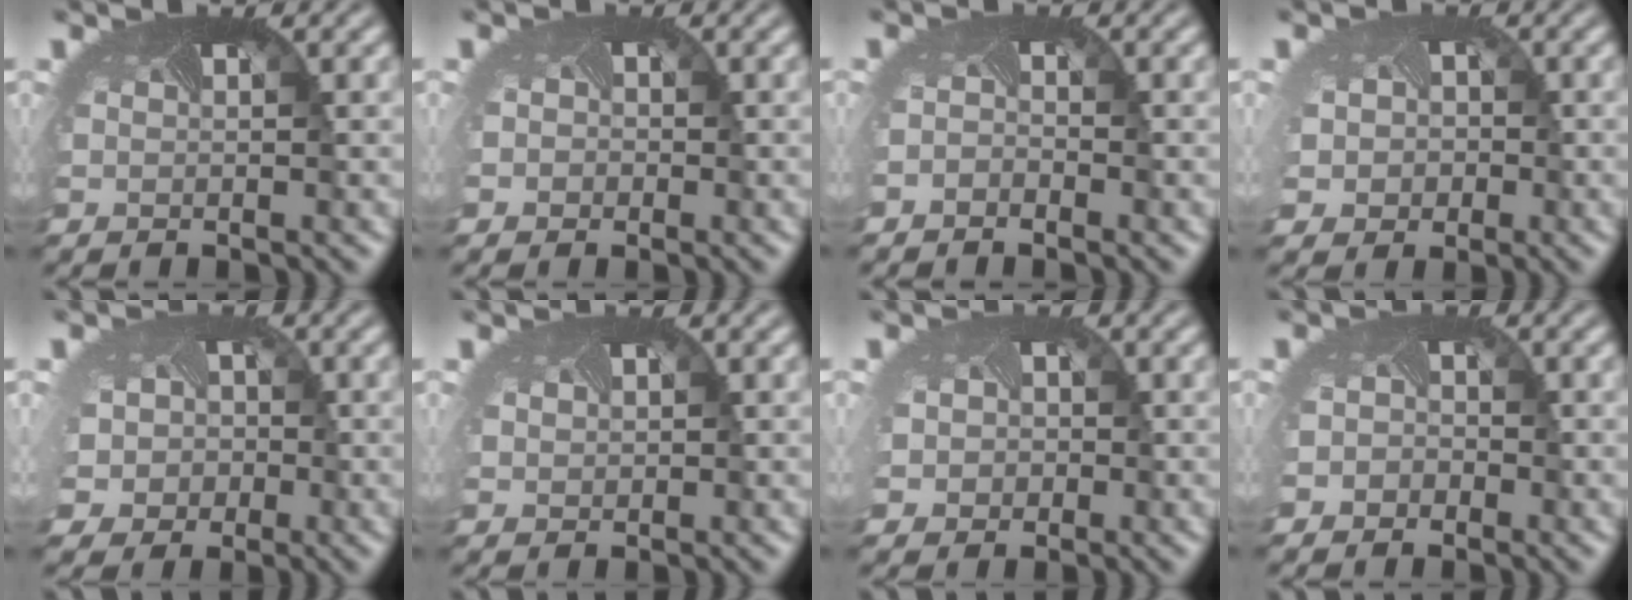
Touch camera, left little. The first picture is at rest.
{"total": 1.7, "force": [-0.3, 1.6, 0.5], "torque": [-0.001, -0.002, -0.010]}
{"total": 1.0, "force": [-0.8, -0.1, -0.5], "torque": [-0.002, -0.009, -0.018]}
{"total": 4.8, "force": [-0.8, 4.3, 2.0], "torque": [-0.037, -0.013, -0.022]}
{"total": 6.6, "force": [-1.4, 6.0, 2.2], "torque": [-0.051, -0.017, -0.041]}
{"total": 0.9, "force": [0.5, 0.7, -0.2], "torque": [-0.002, -0.005, 0.010]}
{"total": 3.6, "force": [-0.4, 3.2, 1.5], "torque": [-0.026, -0.008, -0.018]}
{"total": 1.9, "force": [-1.1, 1.5, 0.2], "torque": [0.005, -0.013, -0.017]}